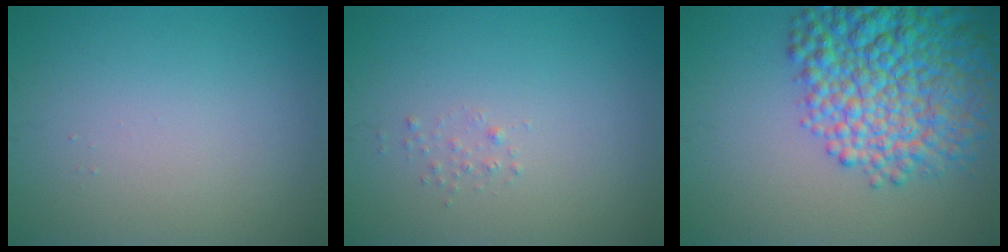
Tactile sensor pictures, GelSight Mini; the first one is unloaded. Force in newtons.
{"total": 0.6, "press": 0.6, "slide": 0.0}
{"total": 10.7, "press": 10.7, "slide": 0.5}